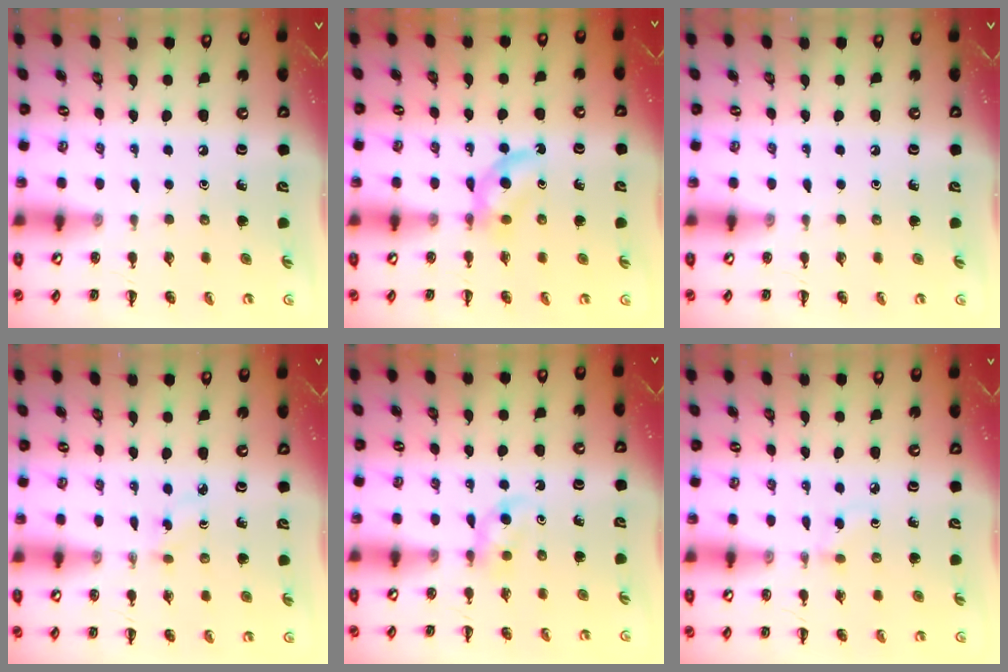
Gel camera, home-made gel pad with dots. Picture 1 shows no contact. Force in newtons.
{"total": 4.5, "press": 4.1, "slide": 1.7}
{"total": 0.0}
{"total": 1.8, "press": 1.6, "slide": 0.7}
{"total": 3.5, "press": 3.2, "slide": 1.5}
{"total": 2.0, "press": 1.7, "slide": 1.0}